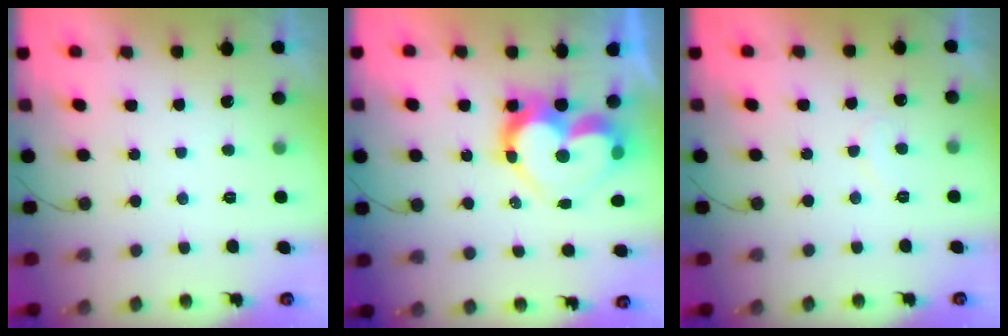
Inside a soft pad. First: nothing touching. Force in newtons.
{"total": 15.5, "press": 15.4, "slide": 1.5}
{"total": 5.6, "press": 5.6, "slide": 0.4}